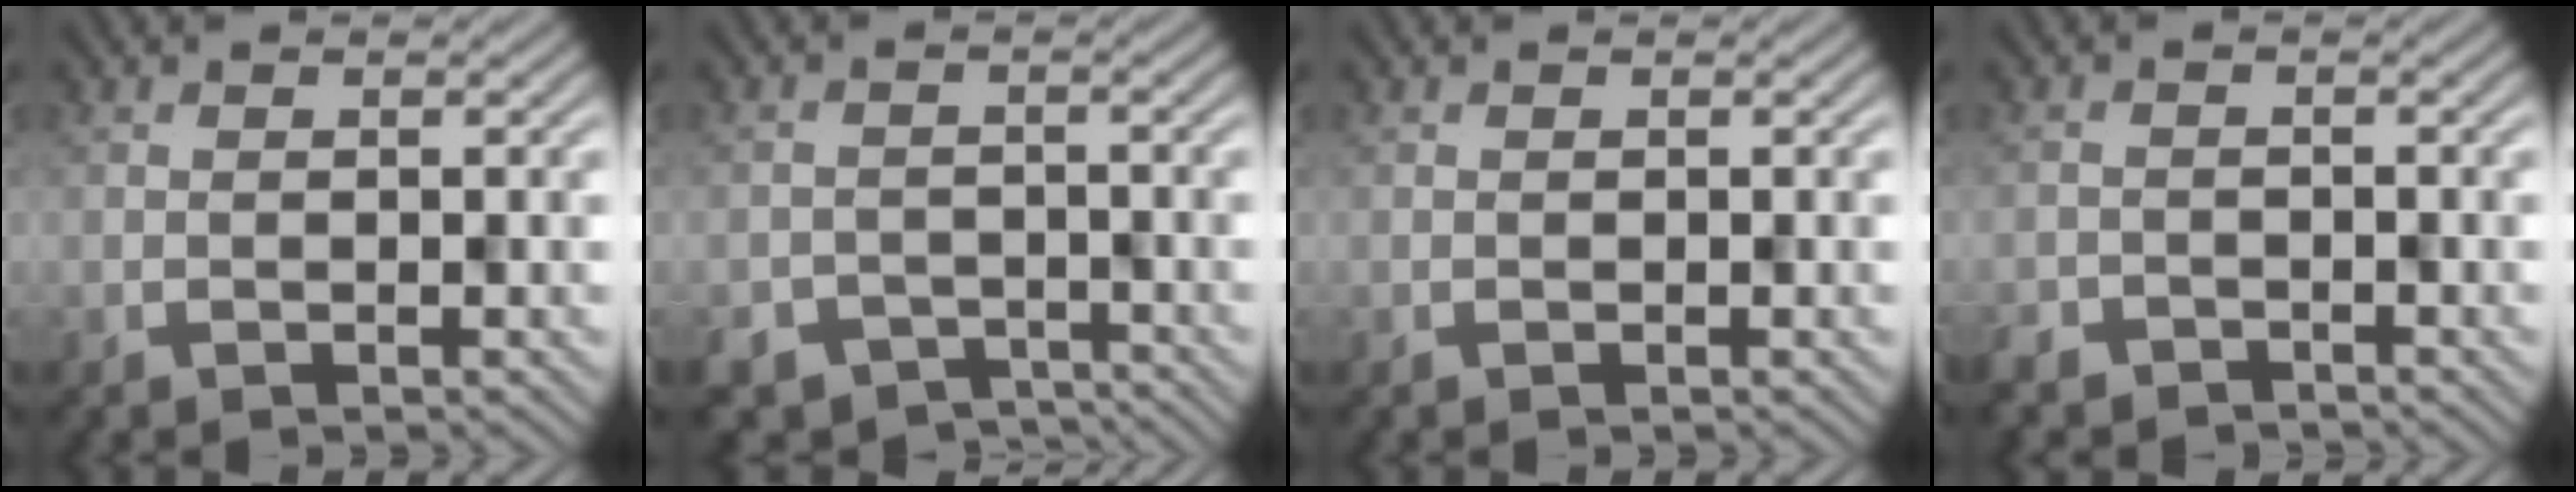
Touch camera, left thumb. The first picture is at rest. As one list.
[{"total": 4.9, "force": [-3.9, 2.8, 0.7], "torque": [-0.012, -0.012, -0.056]}, {"total": 0.0}, {"total": 2.6, "force": [-2.5, 1.0, 0.0], "torque": [0.004, -0.009, -0.044]}]